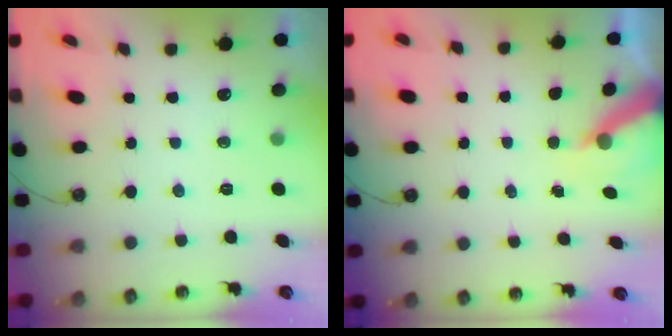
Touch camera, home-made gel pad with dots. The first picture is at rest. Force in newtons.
{"total": 5.6, "press": 5.5, "slide": 0.5}